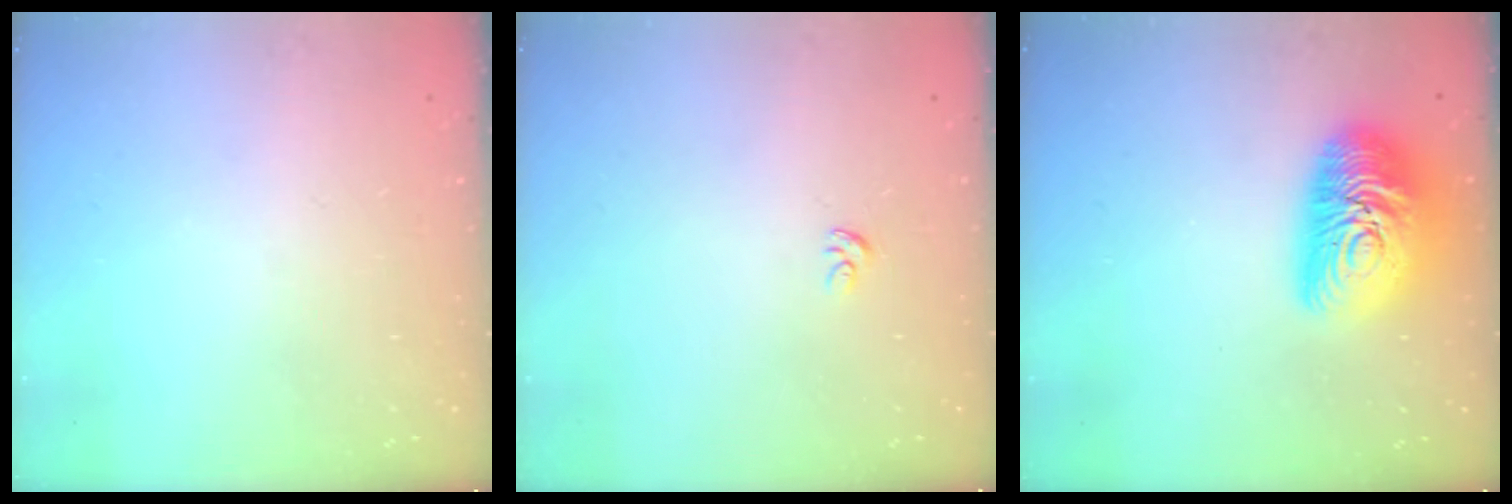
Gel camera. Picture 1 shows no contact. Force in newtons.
{"total": 2.4, "press": 2.4, "slide": 0.1}
{"total": 18.7, "press": 18.7, "slide": 1.2}